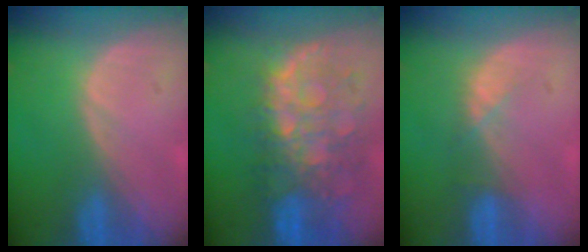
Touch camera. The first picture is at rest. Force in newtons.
{"total": 10.9, "press": 9.5, "slide": 5.2}
{"total": 2.3, "press": 2.2, "slide": 0.7}